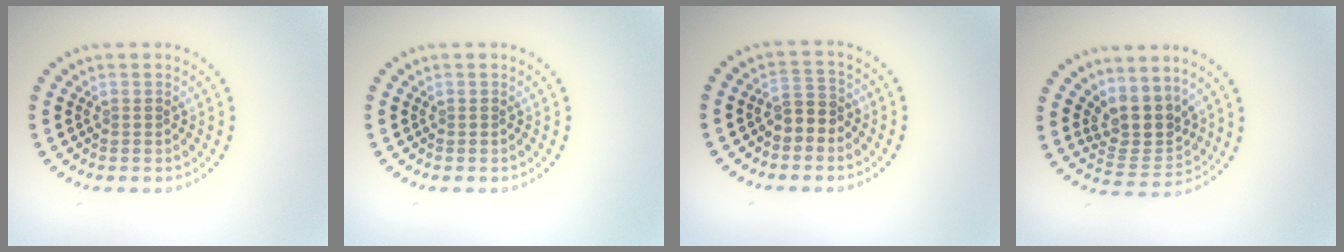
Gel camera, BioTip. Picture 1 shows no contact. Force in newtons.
{"total": 0.0}
{"total": 2.4, "press": 2.2, "slide": 0.9}
{"total": 3.9, "press": 3.1, "slide": 2.4}